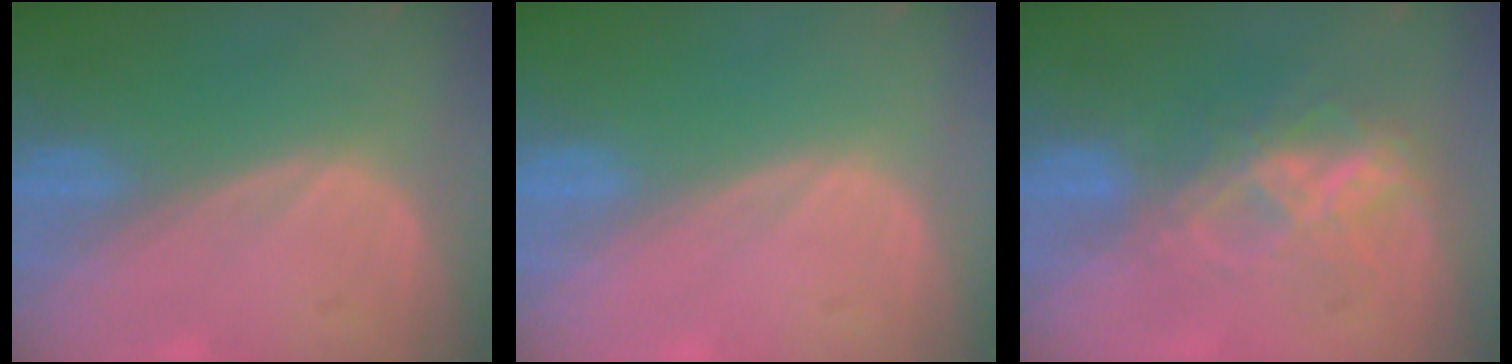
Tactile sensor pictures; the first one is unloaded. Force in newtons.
{"total": 0.0}
{"total": 7.2, "press": 6.1, "slide": 3.8}